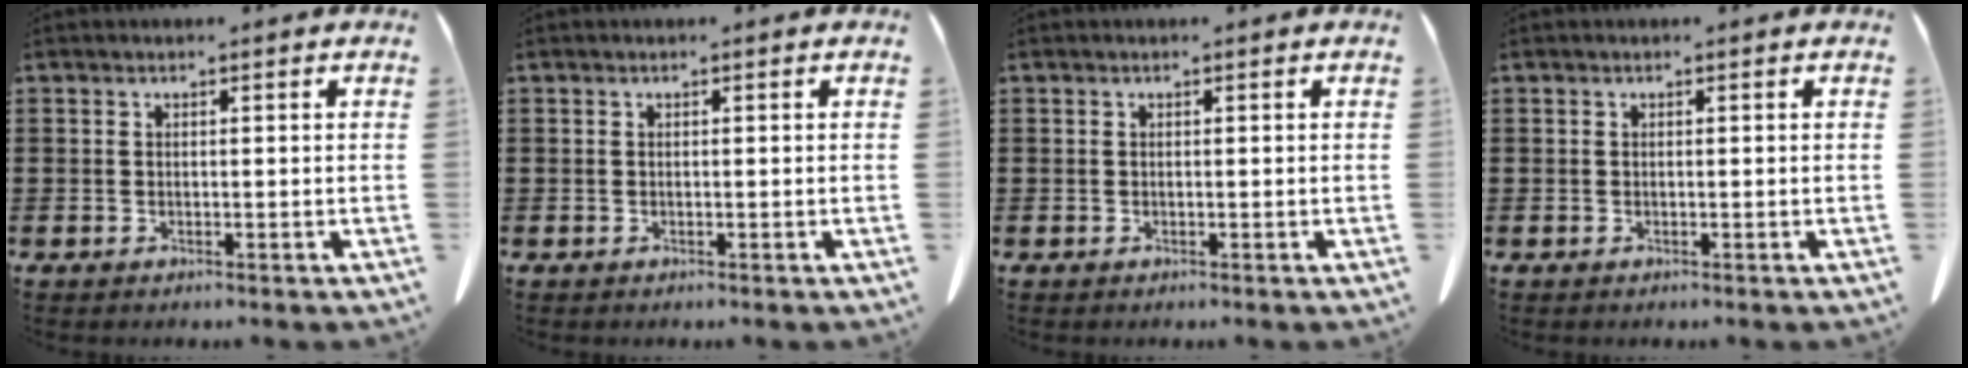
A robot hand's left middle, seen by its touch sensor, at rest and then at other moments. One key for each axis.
{"total": 0.0}
{"total": 0.0}
{"total": 0.0}